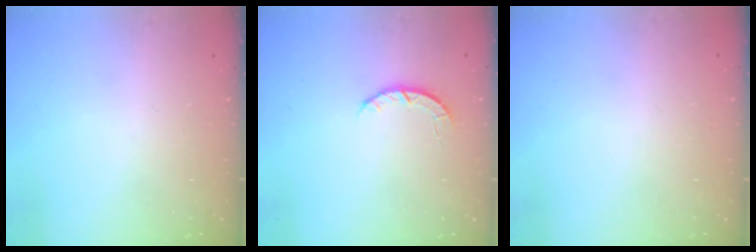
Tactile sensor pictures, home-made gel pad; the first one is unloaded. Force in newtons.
{"total": 2.7, "press": 2.6, "slide": 0.4}
{"total": 2.6, "press": 2.6, "slide": 0.2}